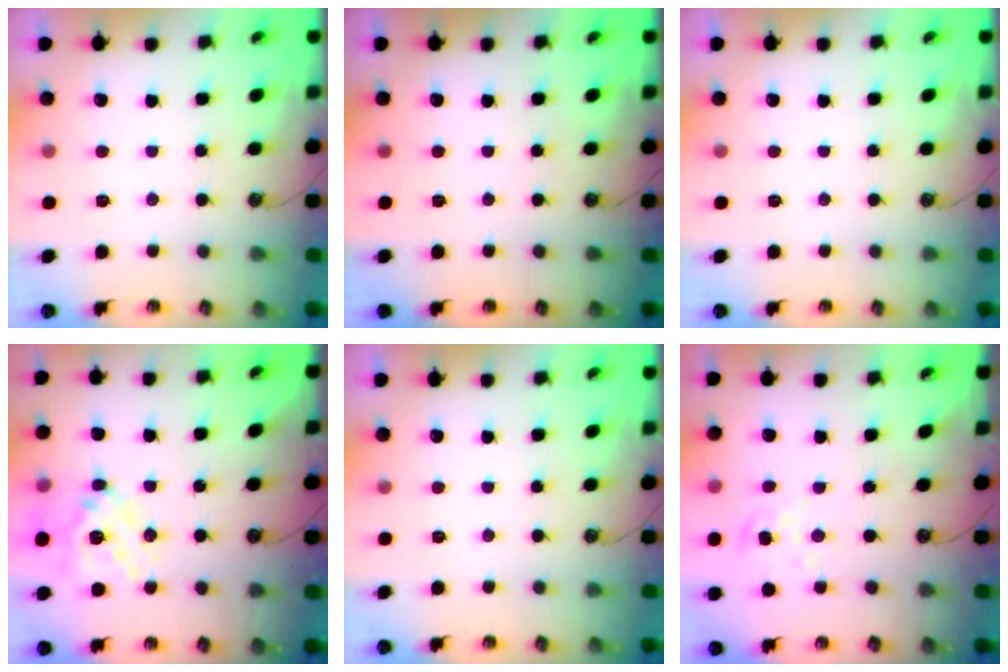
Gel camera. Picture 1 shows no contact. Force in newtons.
{"total": 0.0}
{"total": 0.0}
{"total": 18.3, "press": 18.2, "slide": 1.9}
{"total": 0.0}
{"total": 2.6, "press": 2.6, "slide": 0.4}